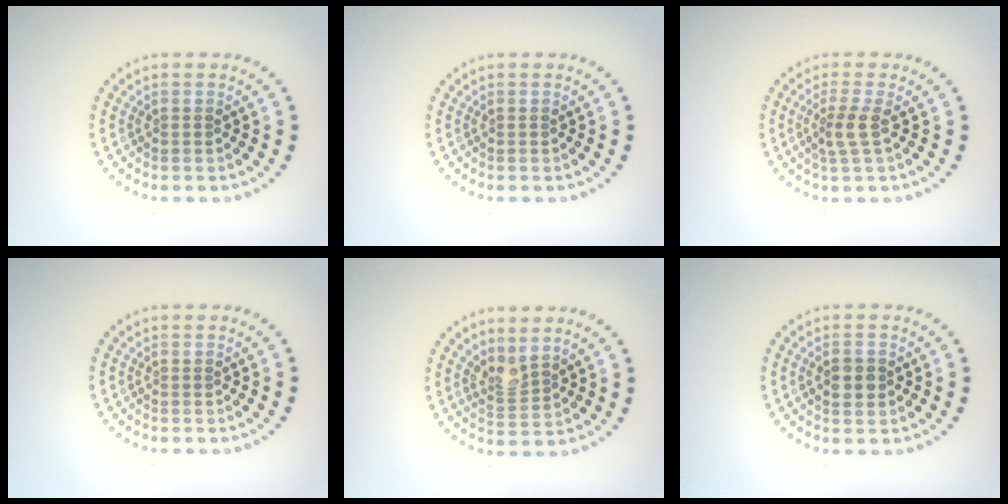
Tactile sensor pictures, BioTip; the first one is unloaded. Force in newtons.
{"total": 0.0}
{"total": 2.0, "press": 1.6, "slide": 1.3}
{"total": 0.0}
{"total": 2.1, "press": 1.6, "slide": 1.3}
{"total": 2.5, "press": 2.5, "slide": 0.2}